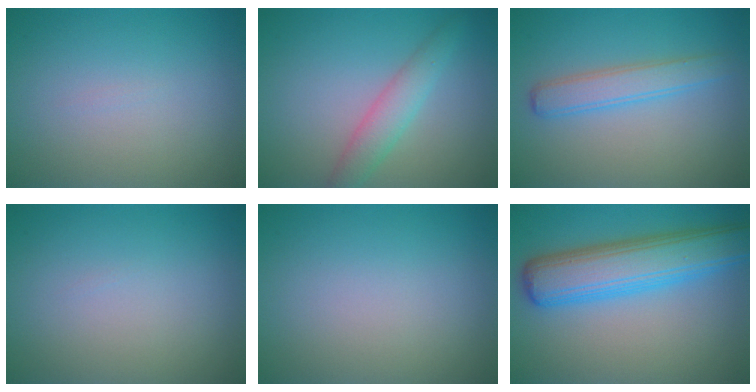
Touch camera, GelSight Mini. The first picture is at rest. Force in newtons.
{"total": 2.9, "press": 2.9, "slide": 0.1}
{"total": 2.9, "press": 2.9, "slide": 0.1}
{"total": 0.0}
{"total": 0.0}
{"total": 7.8, "press": 7.8, "slide": 0.2}